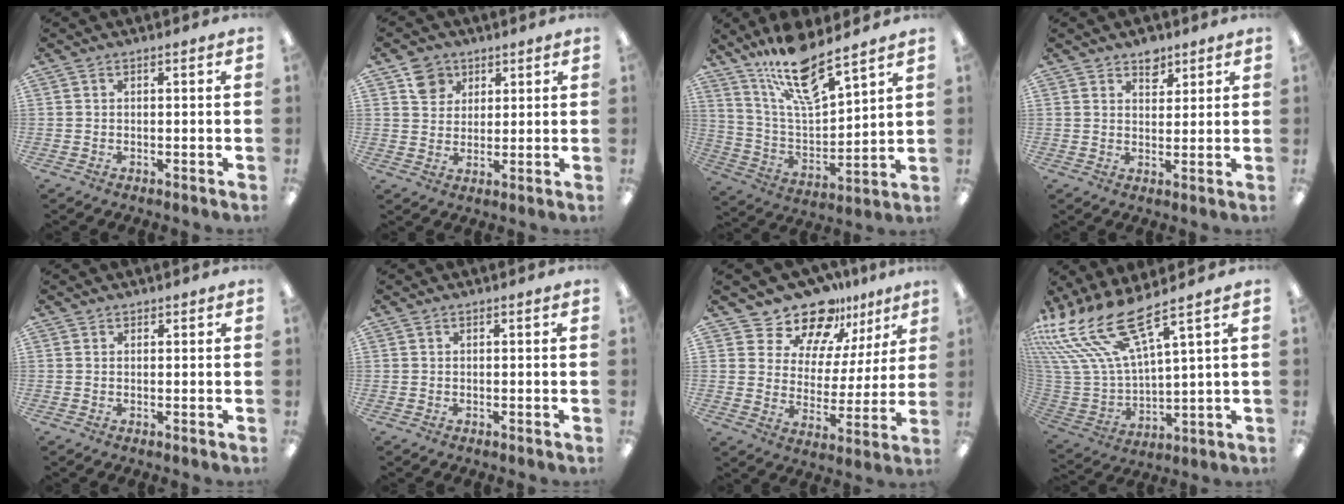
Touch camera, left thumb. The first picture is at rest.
{"total": 5.8, "force": [3.3, 4.7, 0.9], "torque": [-0.014, -0.001, 0.058]}
{"total": 15.8, "force": [12.3, 3.9, 9.1], "torque": [-0.177, -0.068, 0.213]}
{"total": 4.7, "force": [3.6, 2.7, 1.3], "torque": [0.006, -0.022, 0.060]}
{"total": 0.6, "force": [0.5, 0.3, 0.0], "torque": [0.000, 0.001, 0.010]}
{"total": 0.0}
{"total": 14.5, "force": [13.0, 6.1, 2.5], "torque": [-0.054, -0.115, 0.238]}
{"total": 19.5, "force": [13.0, 6.2, 13.1], "torque": [-0.286, -0.089, 0.227]}